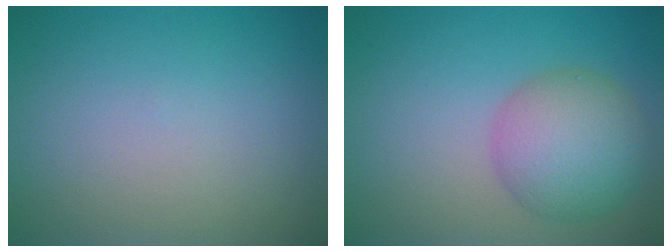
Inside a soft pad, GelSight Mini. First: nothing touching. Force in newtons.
{"total": 5.8, "press": 5.8, "slide": 0.2}